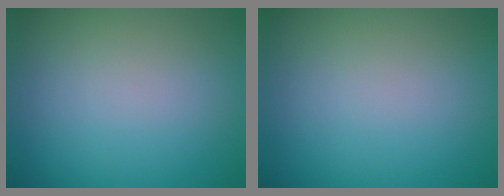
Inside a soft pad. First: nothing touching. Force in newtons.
{"total": 0.0}